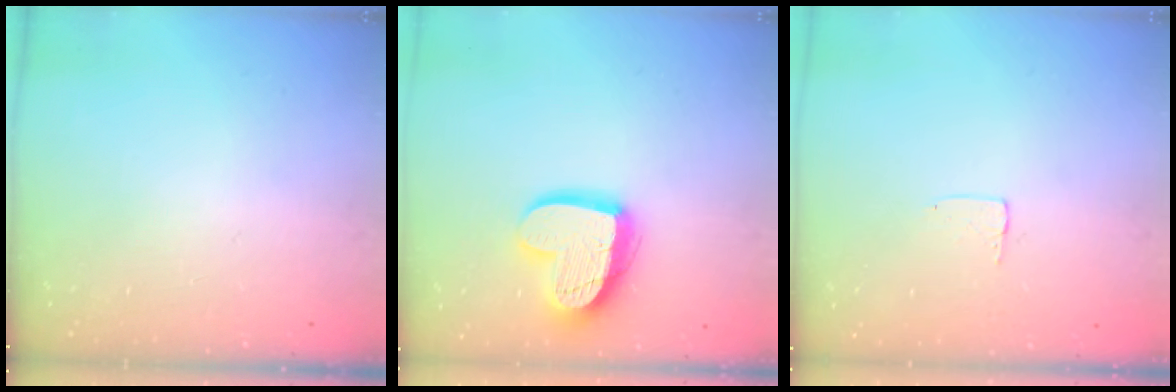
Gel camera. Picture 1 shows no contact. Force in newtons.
{"total": 17.8, "press": 17.7, "slide": 1.4}
{"total": 3.5, "press": 3.5, "slide": 0.2}